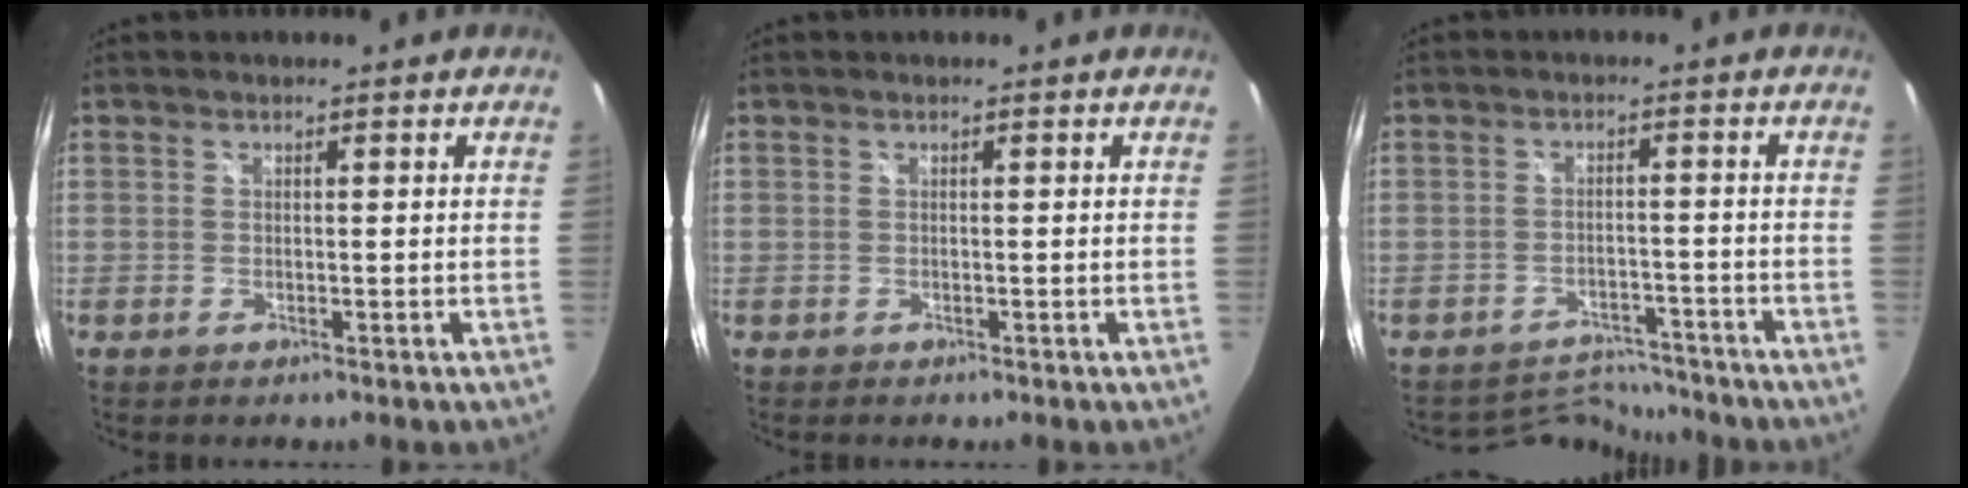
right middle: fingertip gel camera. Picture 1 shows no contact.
{"total": 0.0}
{"total": 5.8, "force": [-5.6, 1.0, -1.0], "torque": [0.005, 0.011, -0.088]}